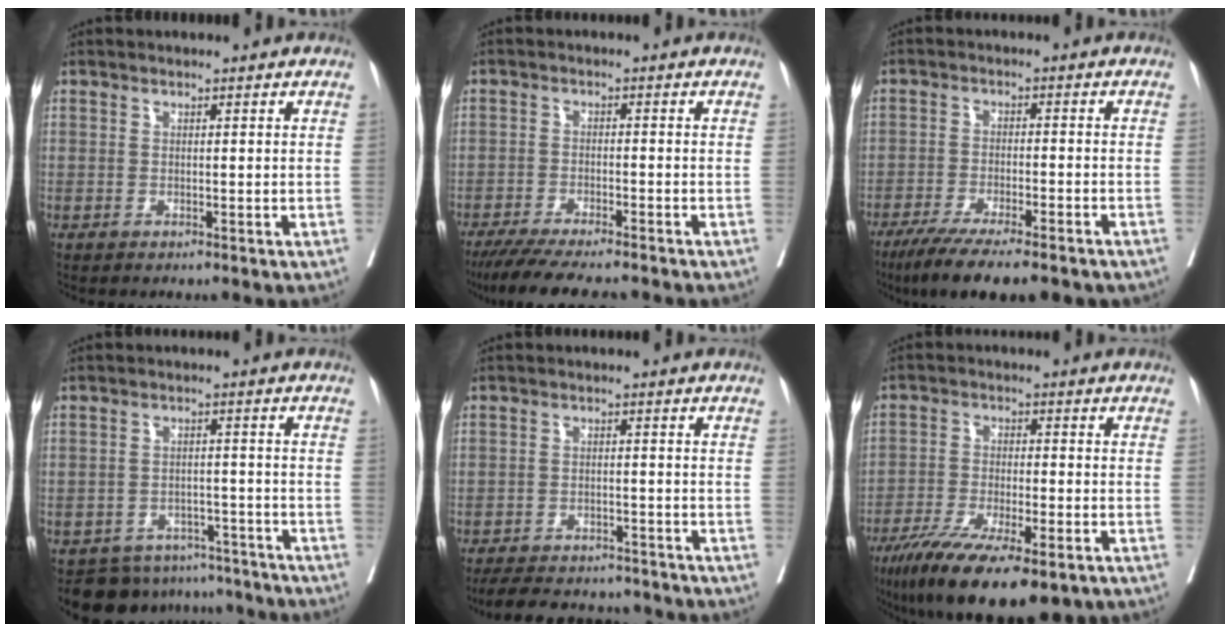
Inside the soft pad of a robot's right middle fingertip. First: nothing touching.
{"total": 11.8, "force": [-10.2, 1.4, 5.9], "torque": [-0.080, -0.020, -0.153]}
{"total": 14.3, "force": [-11.0, 2.8, 8.7], "torque": [-0.130, -0.025, -0.169]}
{"total": 10.3, "force": [-9.1, 4.7, 0.6], "torque": [0.003, 0.019, -0.114]}
{"total": 12.1, "force": [-11.0, 3.4, 3.7], "torque": [-0.069, 0.004, -0.148]}
{"total": 16.7, "force": [-11.0, 4.0, 11.9], "torque": [-0.189, -0.037, -0.176]}